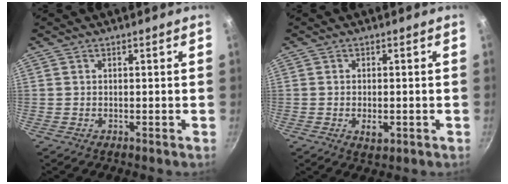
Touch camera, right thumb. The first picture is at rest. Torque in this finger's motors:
{"motor_torque": [-0.53, -0.06, -0.09, -0.02, 0.00]}